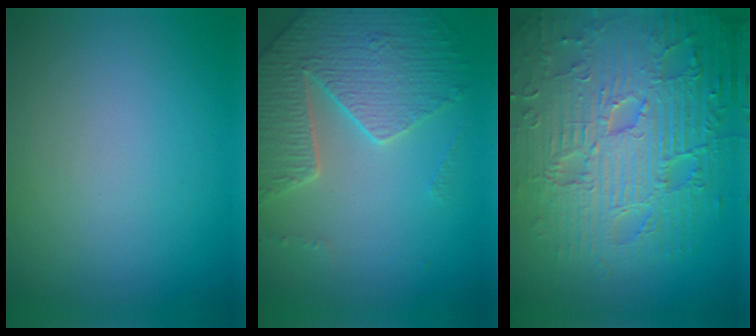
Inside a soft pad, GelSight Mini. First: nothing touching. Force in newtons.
{"total": 4.9, "press": 4.5, "slide": 1.9}
{"total": 10.8, "press": 7.2, "slide": 8.1}